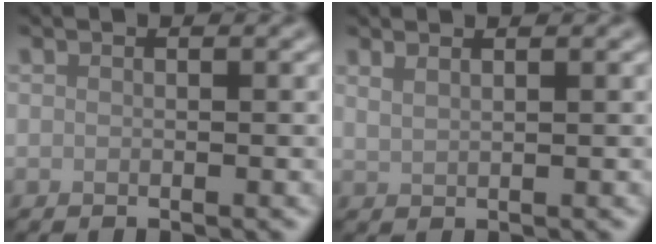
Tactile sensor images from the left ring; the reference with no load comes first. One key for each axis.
{"total": 1.8, "fx": 1.4, "fy": 0.7, "fz": 1.0, "tx": -0.009, "ty": 0.000, "tz": 0.015}